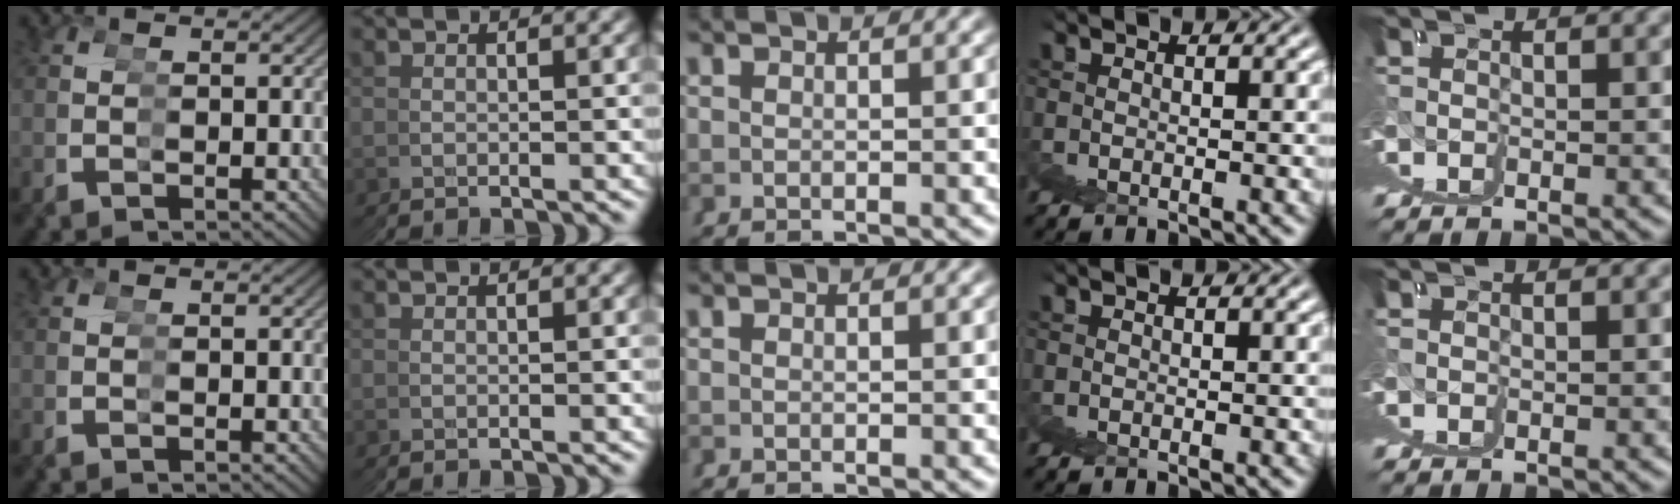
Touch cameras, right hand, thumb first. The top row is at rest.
{}